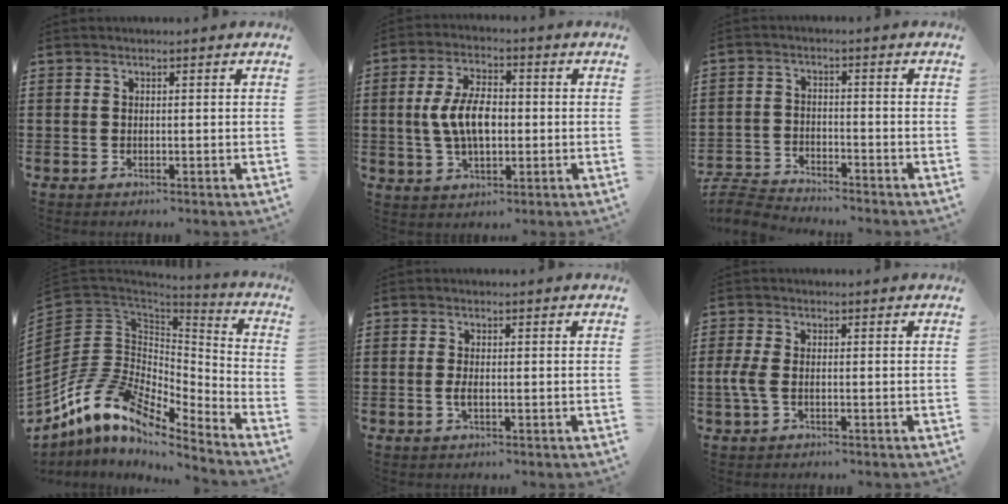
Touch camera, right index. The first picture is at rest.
{"total": 7.8, "force": [-0.2, 4.0, 6.7], "torque": [-0.138, 0.003, -0.011]}
{"total": 4.1, "force": [-4.1, 0.4, 0.4], "torque": [-0.026, -0.005, -0.089]}
{"total": 11.6, "force": [-7.0, 7.1, 6.0], "torque": [-0.173, -0.008, -0.144]}
{"total": 1.5, "force": [-0.3, 0.4, 1.4], "torque": [-0.033, -0.003, -0.007]}
{"total": 2.7, "force": [-0.9, 1.1, 2.3], "torque": [-0.063, -0.007, -0.022]}